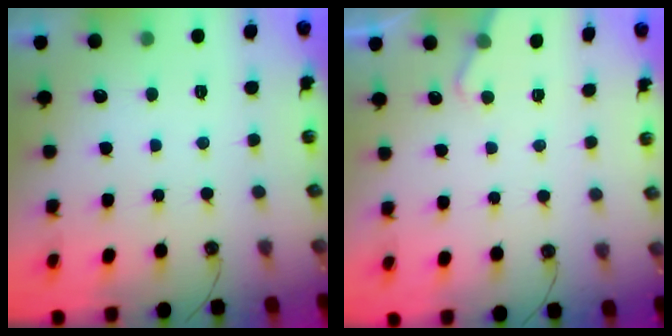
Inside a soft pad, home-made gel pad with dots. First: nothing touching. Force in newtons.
{"total": 4.4, "press": 4.4, "slide": 0.5}